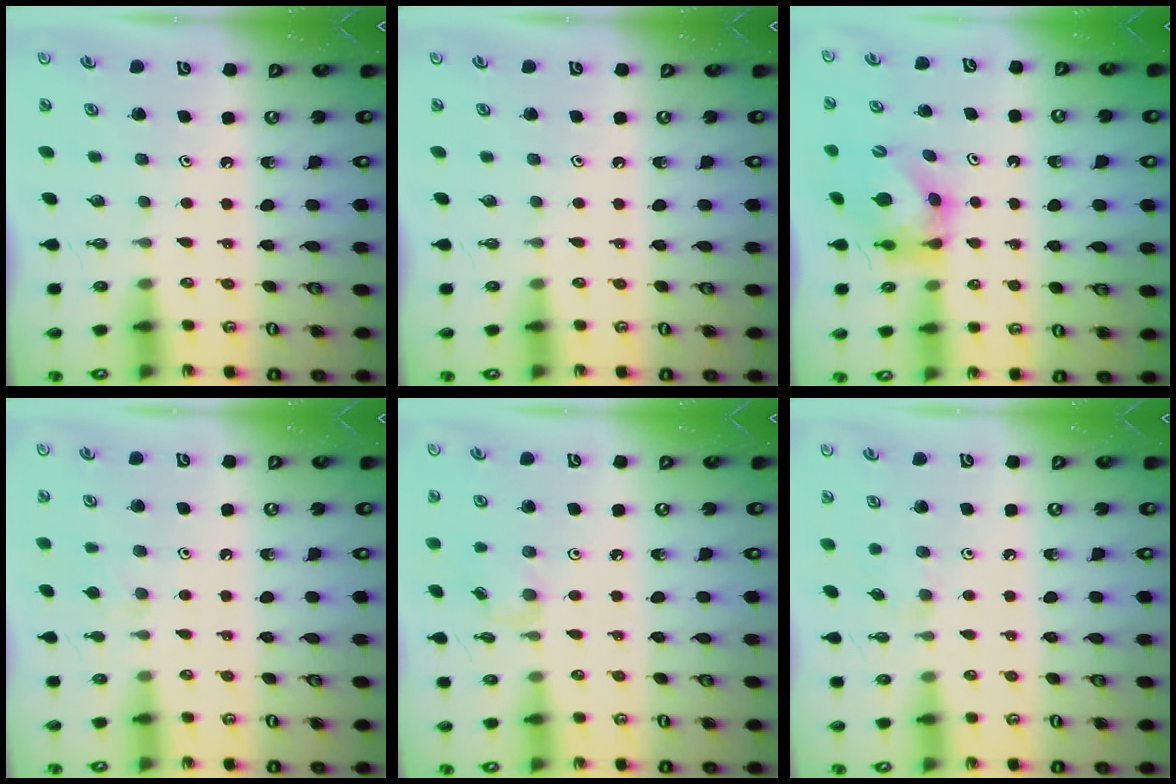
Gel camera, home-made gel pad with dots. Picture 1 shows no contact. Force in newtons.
{"total": 0.0}
{"total": 6.1, "press": 6.1, "slide": 0.6}
{"total": 3.7, "press": 3.6, "slide": 0.6}
{"total": 2.9, "press": 2.9, "slide": 0.4}
{"total": 3.6, "press": 3.6, "slide": 0.5}